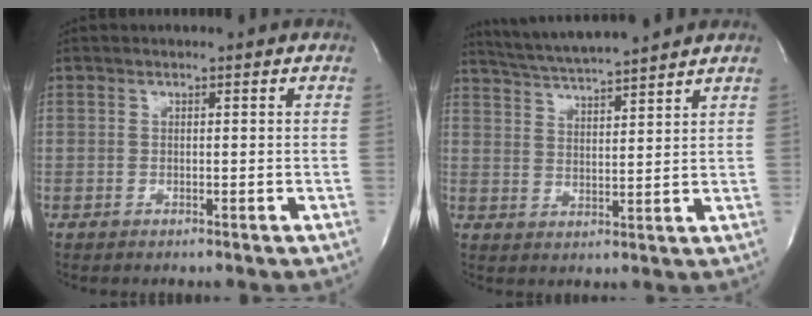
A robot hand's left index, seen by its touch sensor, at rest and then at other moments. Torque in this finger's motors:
{"motor_torque": [0.08, -0.27, 0.26, 0.05]}